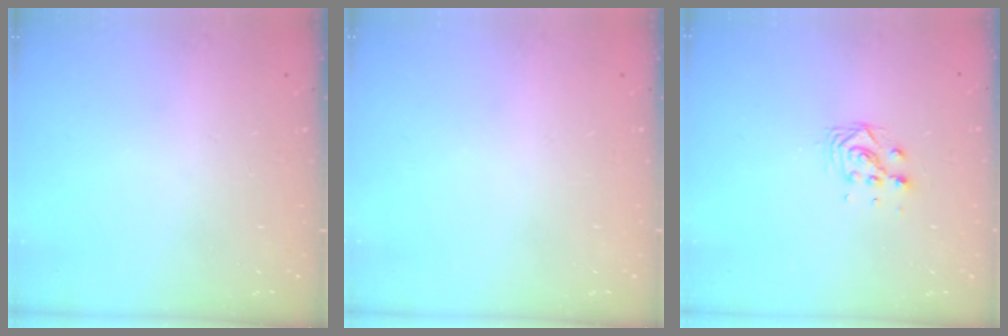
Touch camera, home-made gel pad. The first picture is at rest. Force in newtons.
{"total": 0.0}
{"total": 5.7, "press": 5.7, "slide": 0.2}